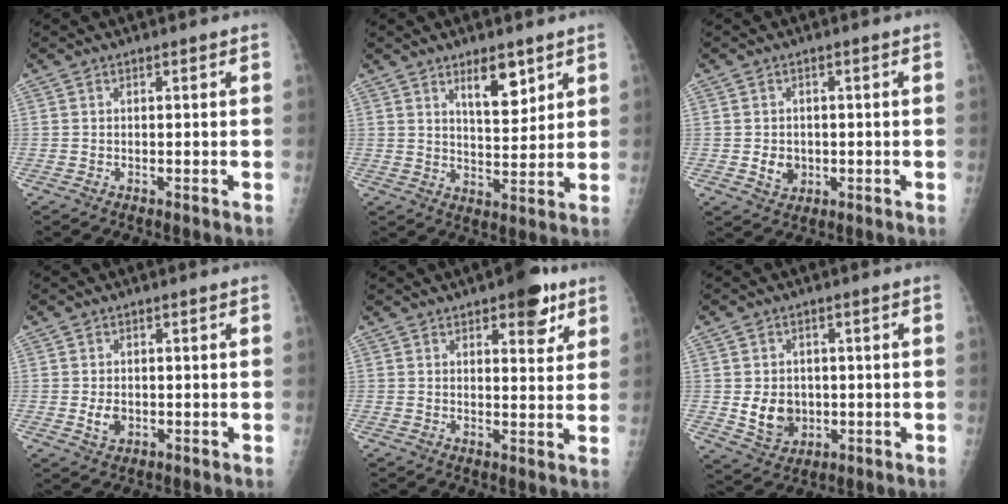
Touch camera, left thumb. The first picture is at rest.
{"total": 7.6, "force": [4.4, 3.2, 5.4], "torque": [-0.064, -0.033, 0.072]}
{"total": 4.0, "force": [-0.7, 3.4, 2.0], "torque": [-0.016, 0.002, -0.004]}
{"total": 3.2, "force": [-0.6, 2.4, 2.1], "torque": [-0.029, -0.001, -0.004]}
{"total": 7.7, "force": [4.5, 3.3, 5.4], "torque": [-0.044, -0.018, 0.054]}
{"total": 7.6, "force": [-0.6, 6.3, 4.3], "torque": [-0.043, -0.003, 0.004]}